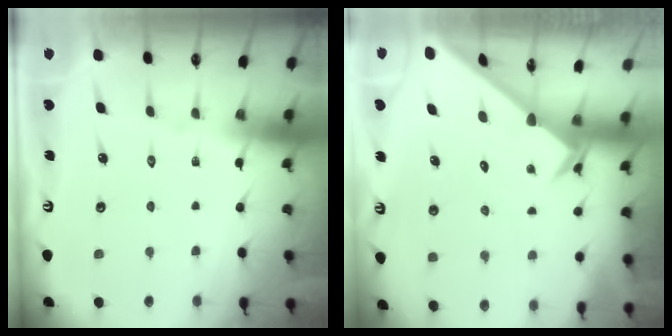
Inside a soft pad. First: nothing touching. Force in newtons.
{"total": 2.0, "press": 2.0, "slide": 0.1}